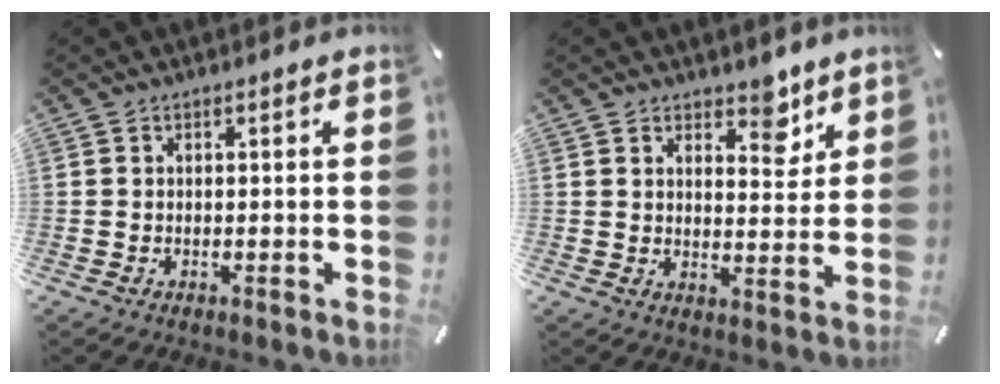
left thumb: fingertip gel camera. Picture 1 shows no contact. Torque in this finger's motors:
{"motor_torque": [0.30, -0.48, 0.27, -0.11, -0.02]}